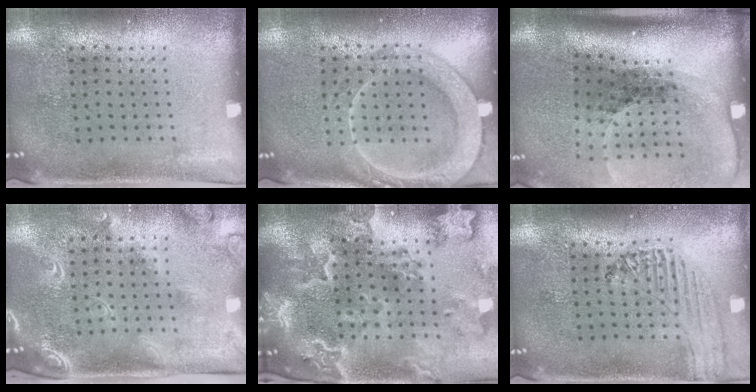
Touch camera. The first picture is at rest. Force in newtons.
{"total": 3.8, "press": 3.8, "slide": 0.5}
{"total": 2.6, "press": 1.8, "slide": 1.8}
{"total": 2.4, "press": 1.8, "slide": 1.6}
{"total": 4.4, "press": 3.6, "slide": 2.5}
{"total": 0.5, "press": 0.5, "slide": 0.2}